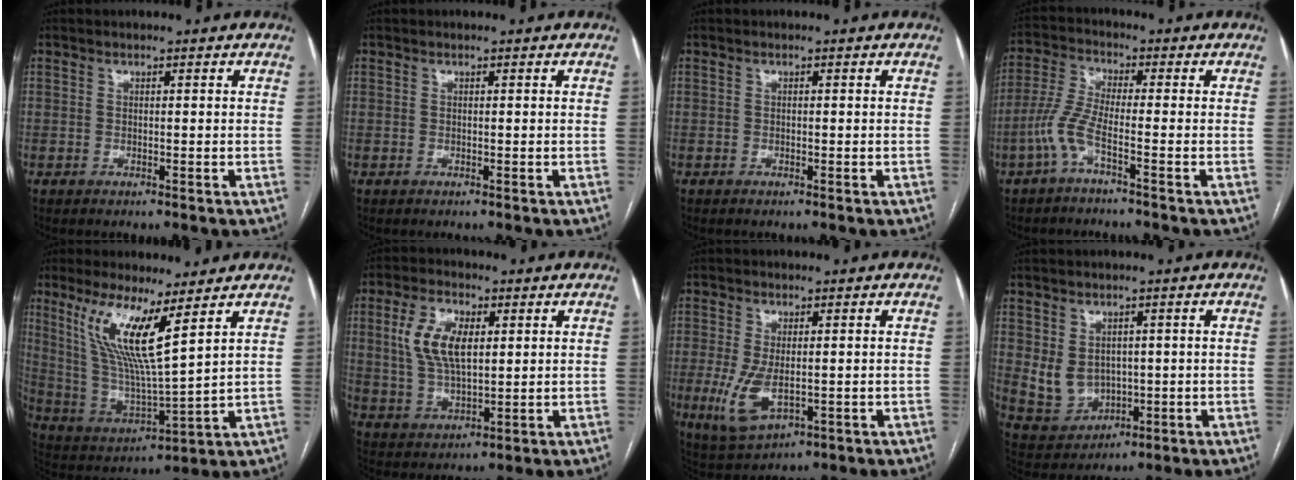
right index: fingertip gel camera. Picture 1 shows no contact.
{"total": 0.0}
{"total": 0.0}
{"total": 5.3, "force": [-2.7, 0.2, 4.6], "torque": [-0.113, 0.010, -0.061]}
{"total": 13.0, "force": [6.7, 0.9, 11.1], "torque": [-0.234, -0.011, 0.135]}
{"total": 9.2, "force": [2.4, 4.3, 7.8], "torque": [-0.168, 0.011, 0.049]}
{"total": 6.8, "force": [-1.0, 3.0, 6.1], "torque": [-0.132, -0.020, -0.005]}
{"total": 6.3, "force": [0.5, 5.3, 3.4], "torque": [-0.068, 0.008, 0.033]}